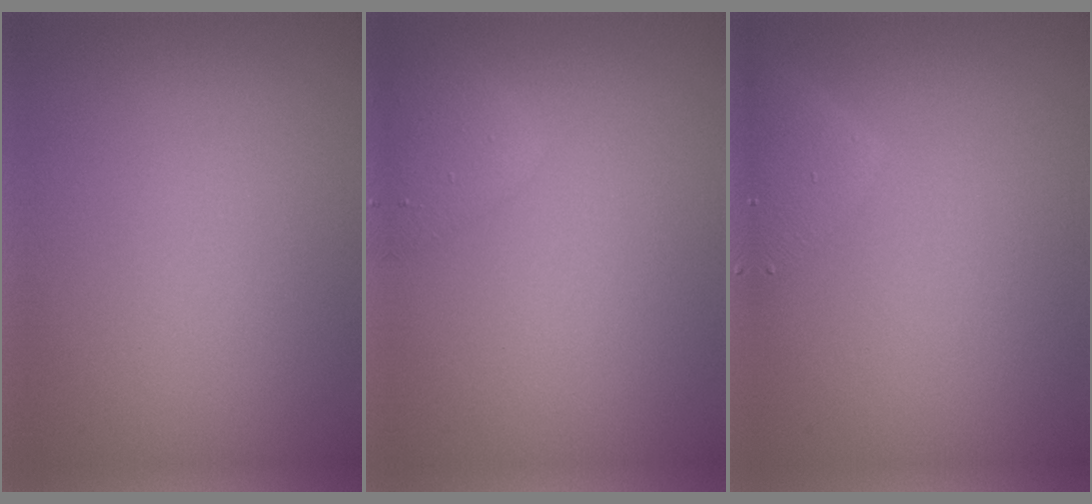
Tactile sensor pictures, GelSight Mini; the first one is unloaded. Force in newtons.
{"total": 1.9, "press": 1.9, "slide": 0.1}
{"total": 2.6, "press": 2.6, "slide": 0.2}